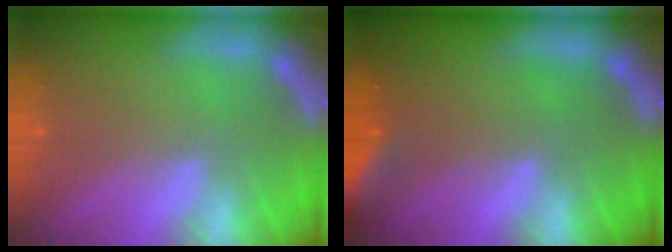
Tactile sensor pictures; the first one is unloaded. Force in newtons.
{"total": 4.4}